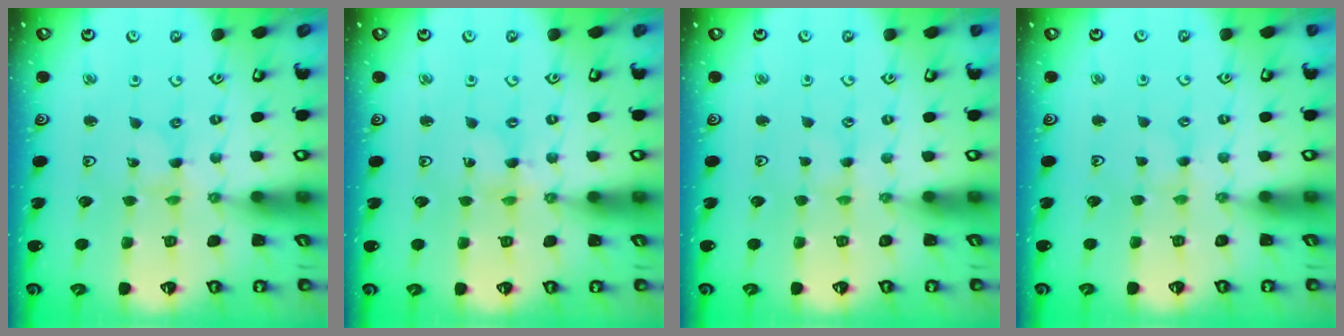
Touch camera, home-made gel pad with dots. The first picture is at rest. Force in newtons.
{"total": 1.4, "press": 1.4, "slide": 0.1}
{"total": 1.0, "press": 0.9, "slide": 0.2}
{"total": 1.1, "press": 1.1, "slide": 0.4}